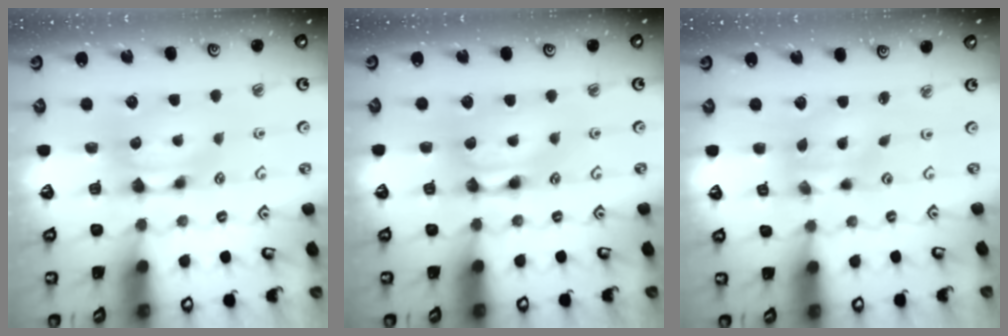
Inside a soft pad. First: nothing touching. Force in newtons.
{"total": 1.9, "press": 1.9, "slide": 0.1}
{"total": 1.6, "press": 0.2, "slide": 1.5}